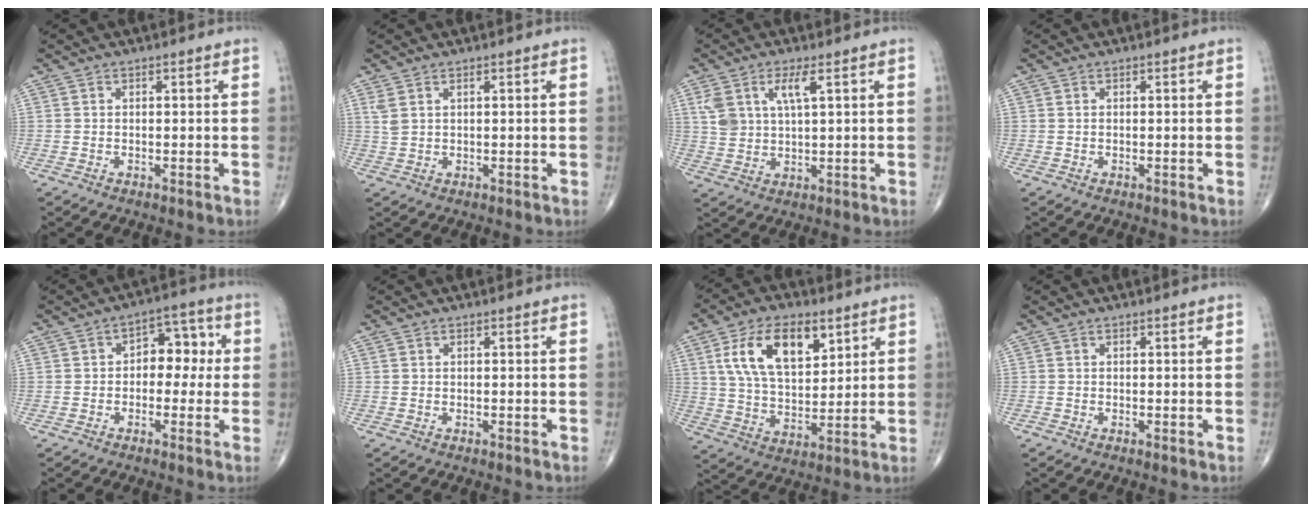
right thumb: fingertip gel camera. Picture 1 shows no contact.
{"total": 2.0, "force": [1.2, 0.7, 1.5], "torque": [-0.039, 0.004, 0.033]}
{"total": 6.5, "force": [2.8, 2.4, 5.4], "torque": [-0.115, -0.007, 0.061]}
{"total": 0.0}
{"total": 7.5, "force": [0.3, 5.0, 5.5], "torque": [-0.034, 0.028, -0.005]}
{"total": 0.0}
{"total": 15.2, "force": [6.4, 8.1, 11.1], "torque": [-0.178, -0.019, 0.123]}
{"total": 0.0}